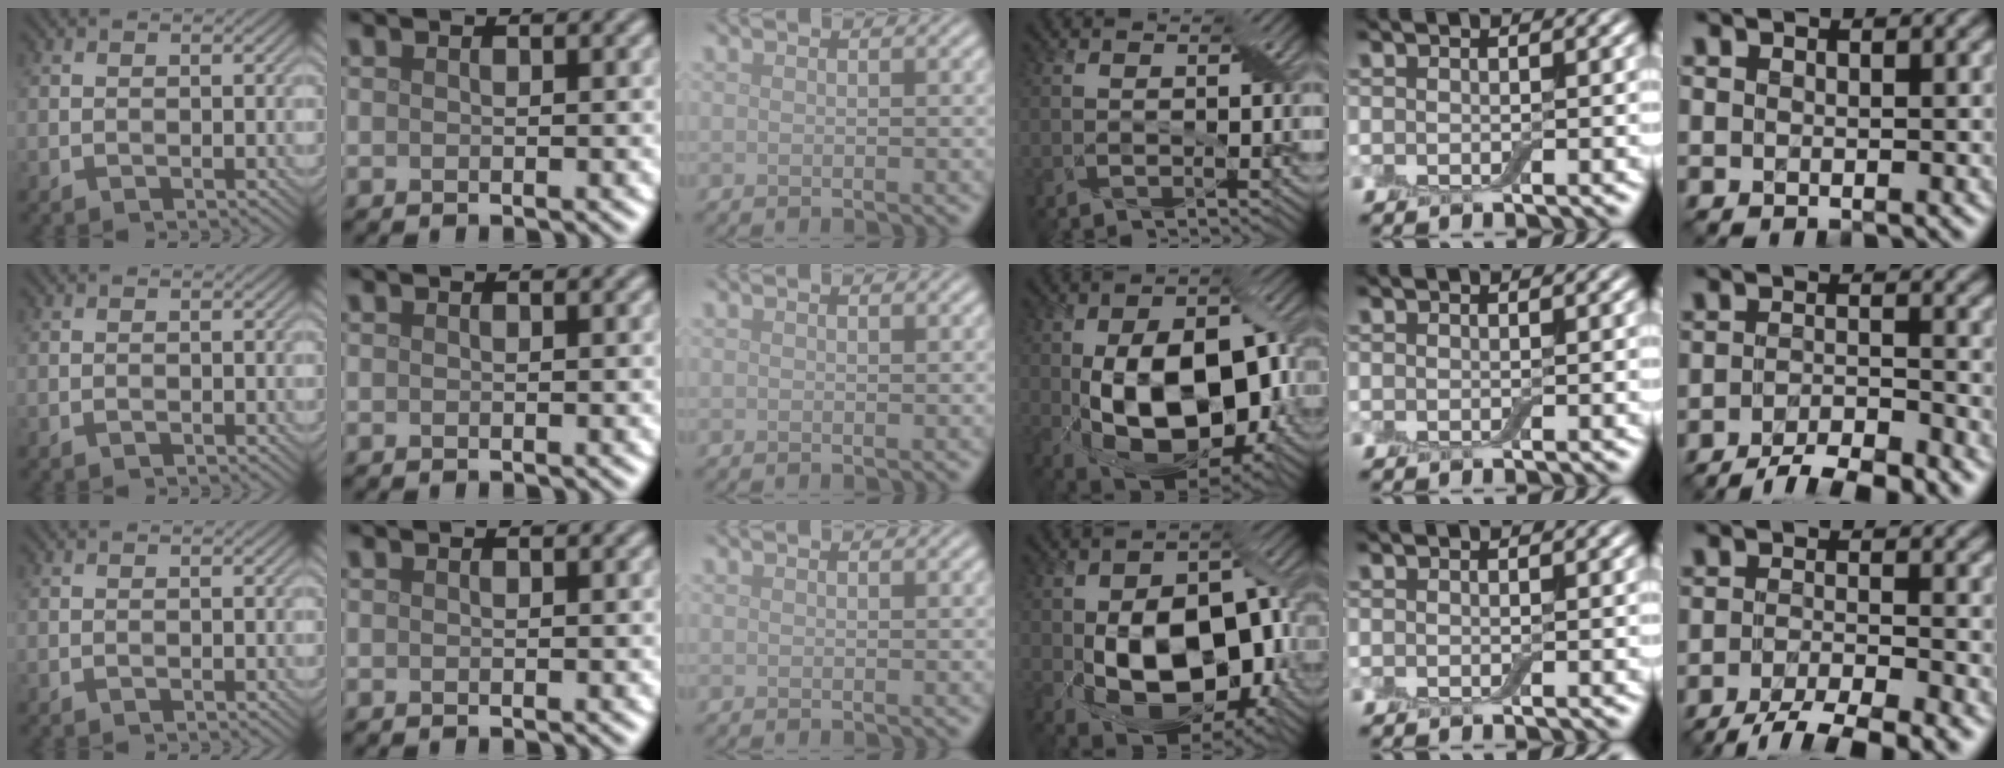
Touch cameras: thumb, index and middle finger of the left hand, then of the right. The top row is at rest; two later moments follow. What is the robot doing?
{"motion": "open", "object": "airpods case & airpods"}